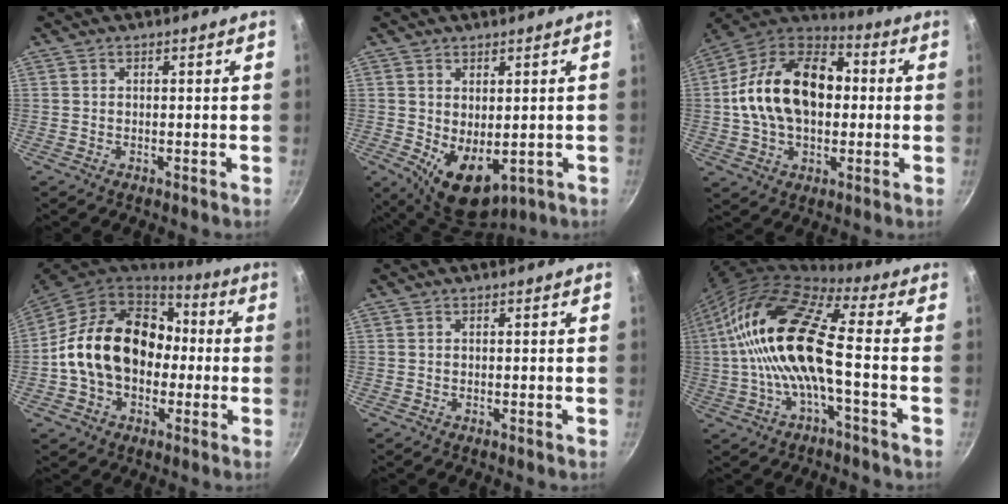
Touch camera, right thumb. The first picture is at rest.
{"total": 8.5, "force": [-0.5, 5.2, 6.8], "torque": [-0.084, -0.019, 0.011]}
{"total": 21.7, "force": [0.9, 14.5, 16.2], "torque": [-0.256, 0.039, 0.002]}
{"total": 20.3, "force": [-0.3, 15.1, 13.4], "torque": [-0.207, 0.047, -0.008]}
{"total": 0.0}
{"total": 17.5, "force": [-0.8, 5.6, 16.6], "torque": [-0.327, 0.035, -0.029]}